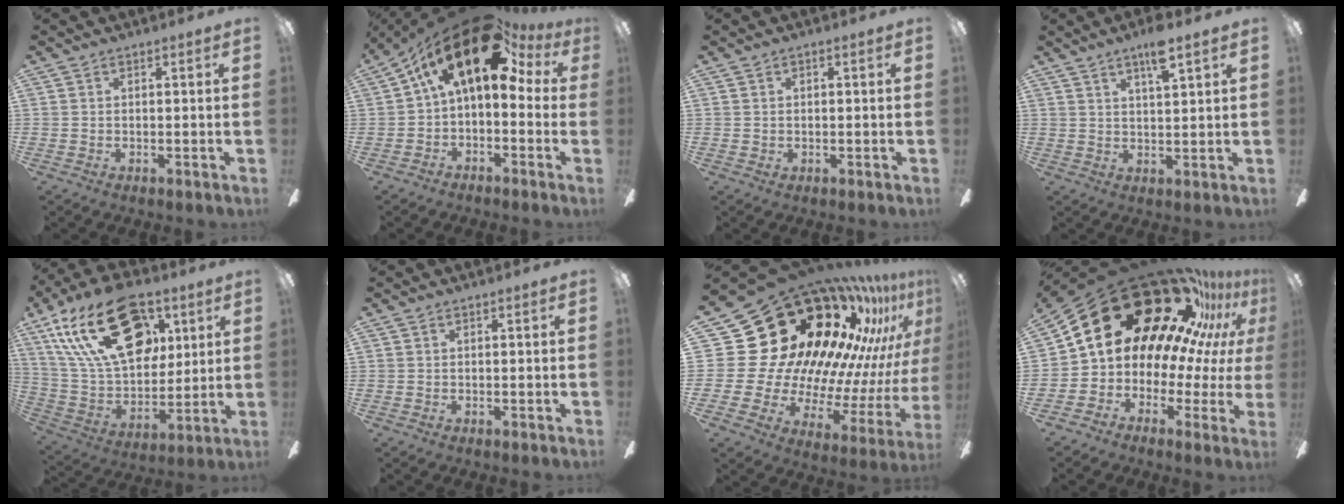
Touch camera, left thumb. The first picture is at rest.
{"total": 19.0, "force": [9.0, 8.6, 14.4], "torque": [-0.242, -0.042, 0.155]}
{"total": 0.5, "force": [0.0, 0.5, 0.1], "torque": [0.000, 0.003, -0.001]}
{"total": 6.7, "force": [4.7, 0.9, 4.7], "torque": [-0.077, -0.020, 0.074]}
{"total": 28.8, "force": [12.8, 17.2, 19.1], "torque": [-0.334, -0.055, 0.229]}
{"total": 0.0}
{"total": 34.2, "force": [19.3, 20.3, 19.6], "torque": [-0.266, -0.213, 0.419]}
{"total": 27.5, "force": [16.2, 15.3, 16.0], "torque": [-0.262, -0.126, 0.310]}